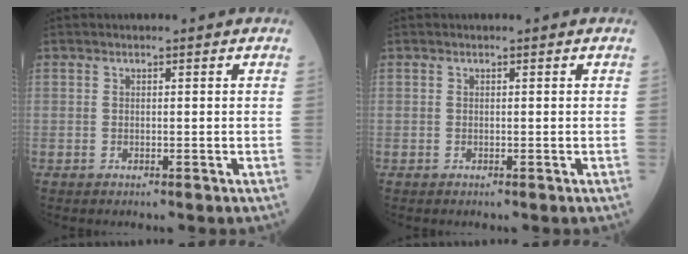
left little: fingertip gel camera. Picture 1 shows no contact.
{"total": 0.0}